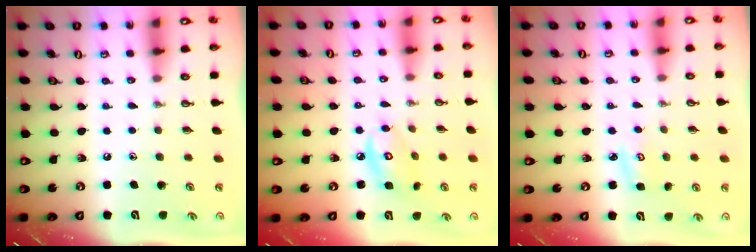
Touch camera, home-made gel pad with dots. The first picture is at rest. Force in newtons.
{"total": 7.2, "press": 7.2, "slide": 0.4}
{"total": 3.9, "press": 3.9, "slide": 0.3}